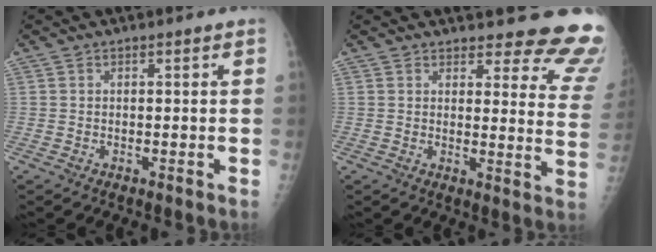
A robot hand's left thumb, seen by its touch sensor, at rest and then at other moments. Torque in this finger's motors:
{"motor_torque": [0.00, 0.04, 0.02, -0.17, 0.05]}